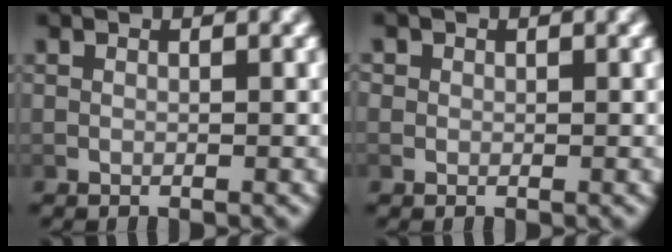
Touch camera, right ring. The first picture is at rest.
{"total": 1.5, "force": [0.2, 1.5, 0.4], "torque": [-0.013, -0.003, 0.002]}